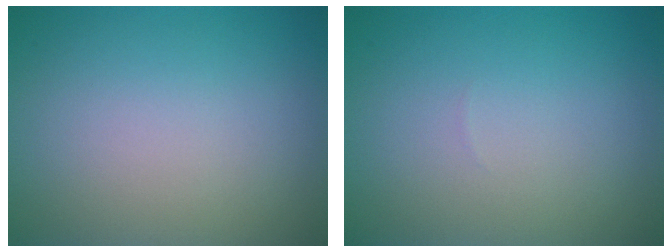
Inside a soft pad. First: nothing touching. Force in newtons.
{"total": 0.0}